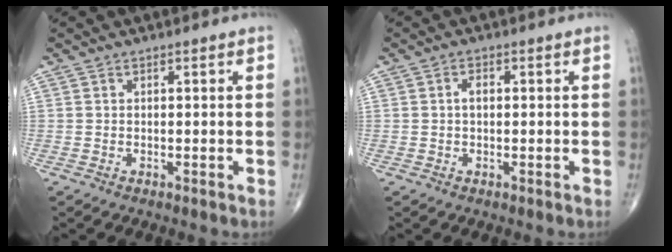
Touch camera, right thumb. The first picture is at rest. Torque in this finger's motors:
{"motor_torque": [-0.16, 1.13, 0.73, 0.07, -0.03]}